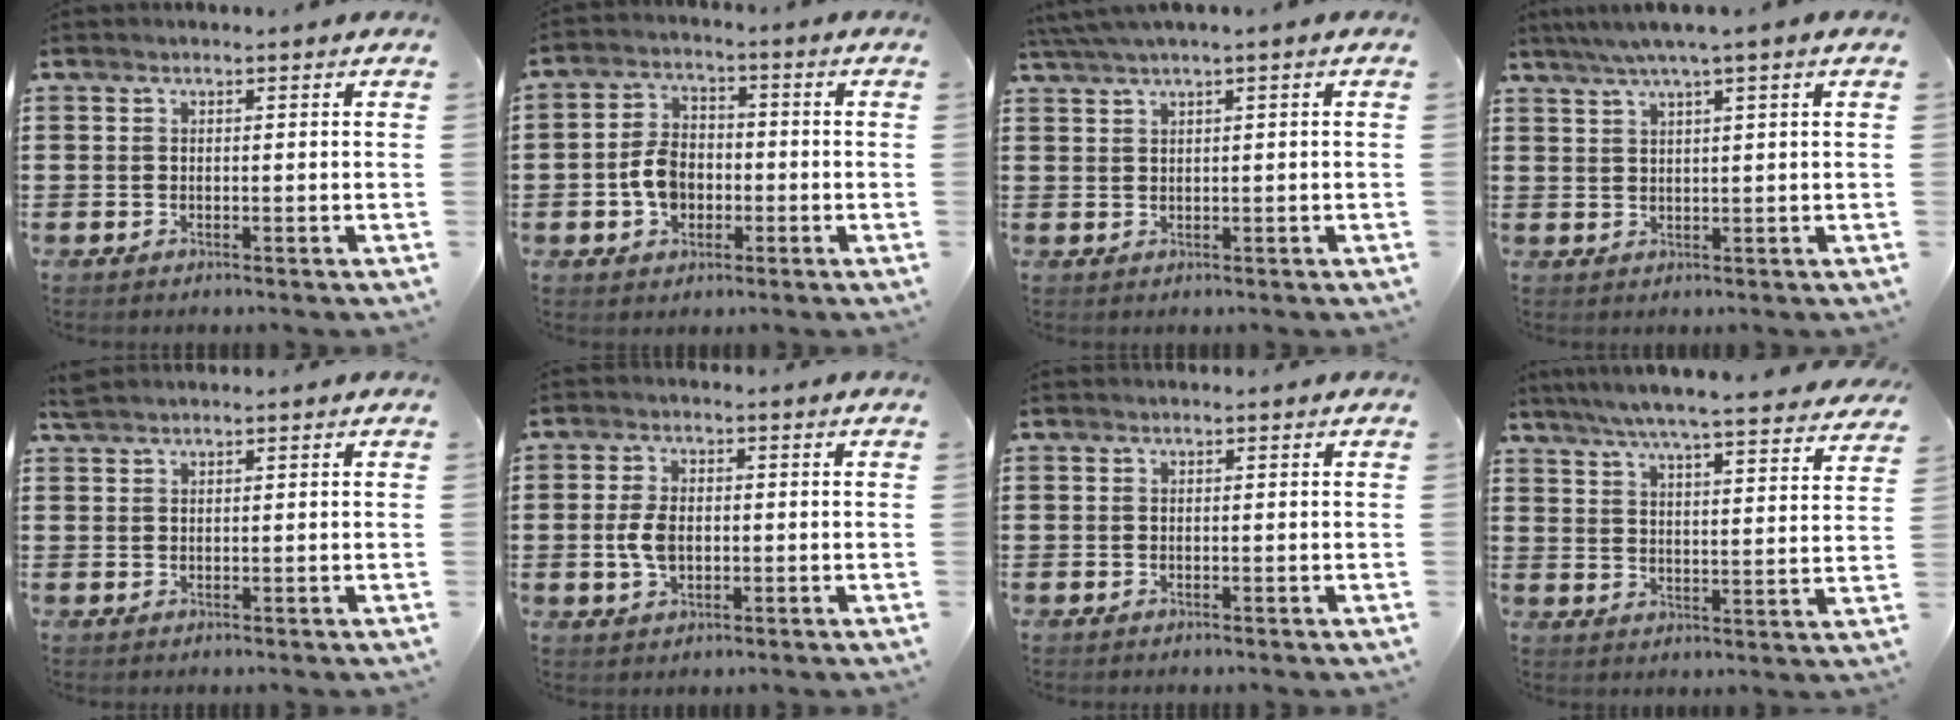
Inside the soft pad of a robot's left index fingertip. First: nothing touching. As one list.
[{"total": 5.8, "force": [-1.5, 4.3, 3.6], "torque": [-0.084, 0.008, -0.033]}, {"total": 1.9, "force": [0.9, -0.2, 1.7], "torque": [-0.031, -0.002, 0.018]}, {"total": 3.2, "force": [1.8, -0.3, 2.6], "torque": [-0.053, 0.001, 0.031]}, {"total": 1.3, "force": [1.2, 0.1, 0.6], "torque": [-0.014, 0.001, 0.022]}, {"total": 4.8, "force": [-0.3, 2.9, 3.8], "torque": [-0.094, 0.001, -0.012]}, {"total": 0.0}, {"total": 5.8, "force": [5.3, -0.5, 2.3], "torque": [-0.067, -0.035, 0.088]}]